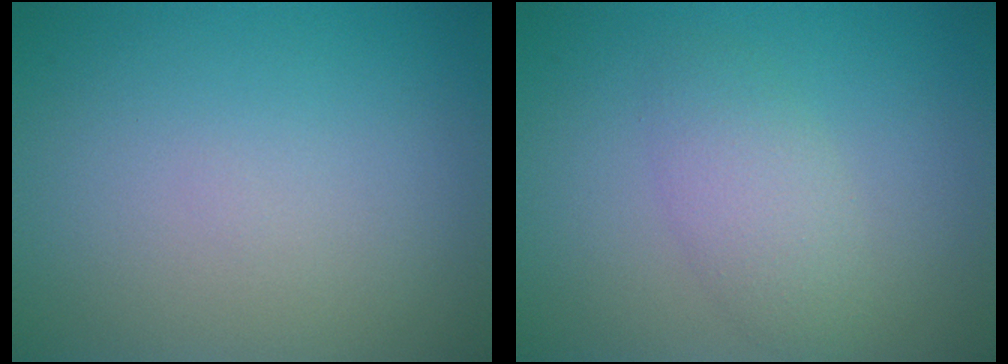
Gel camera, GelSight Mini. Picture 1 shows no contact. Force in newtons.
{"total": 2.7, "press": 2.7, "slide": 0.1}